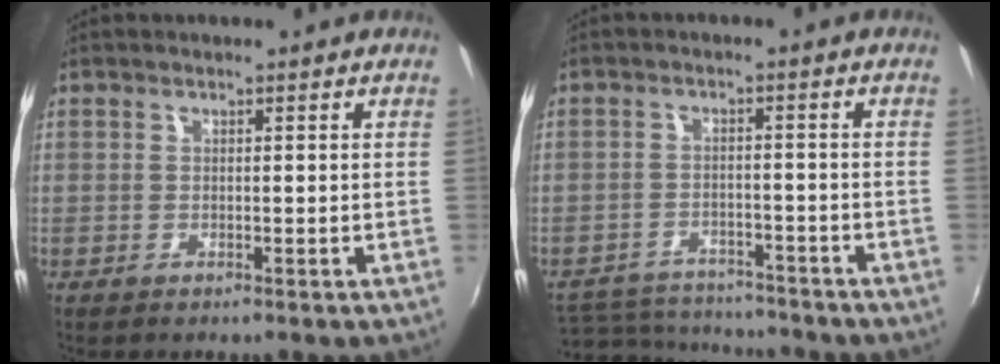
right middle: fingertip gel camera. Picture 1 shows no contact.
{"total": 13.2, "force": [-11.8, 4.3, 4.0], "torque": [-0.102, 0.003, -0.173]}